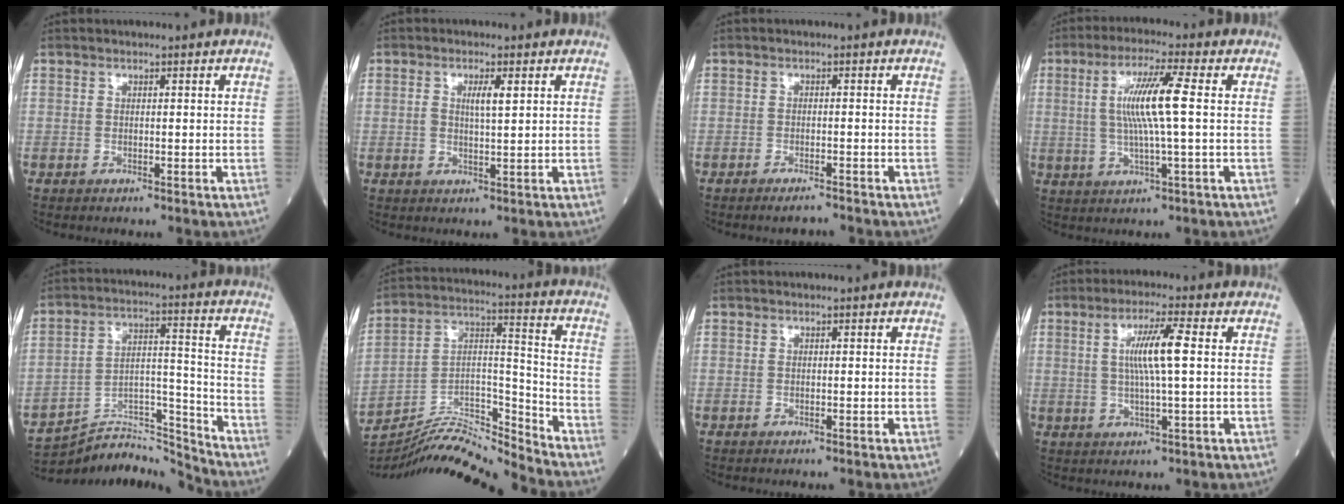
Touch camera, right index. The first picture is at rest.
{"total": 2.8, "force": [1.0, 0.4, 2.6], "torque": [-0.051, 0.002, 0.019]}
{"total": 2.1, "force": [-2.0, 0.2, 0.7], "torque": [-0.013, -0.003, -0.030]}
{"total": 8.9, "force": [1.1, -0.3, 8.8], "torque": [-0.173, 0.003, 0.019]}
{"total": 12.4, "force": [-12.3, -0.1, -0.8], "torque": [0.019, 0.055, -0.216]}
{"total": 15.0, "force": [-14.7, -0.6, 3.3], "torque": [-0.061, 0.045, -0.264]}
{"total": 0.0}
{"total": 7.0, "force": [1.1, -0.1, 6.9], "torque": [-0.128, 0.002, 0.019]}